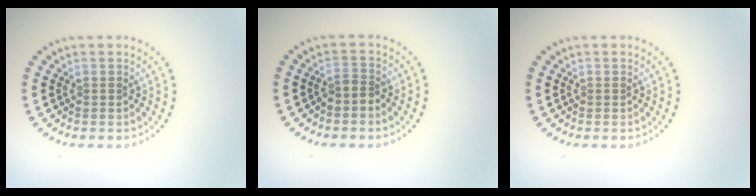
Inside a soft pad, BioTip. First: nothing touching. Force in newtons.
{"total": 1.1, "press": 0.7, "slide": 0.8}
{"total": 0.0}